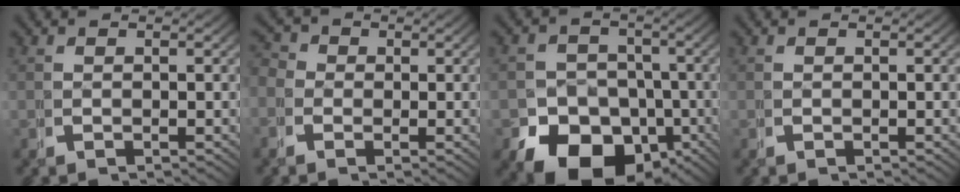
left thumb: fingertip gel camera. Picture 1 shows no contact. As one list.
[{"total": 2.7, "force": [0.1, 2.4, 1.3], "torque": [-0.023, -0.003, -0.009]}, {"total": 13.5, "force": [-5.9, 10.3, 6.4], "torque": [-0.110, -0.056, -0.082]}, {"total": 0.0}]